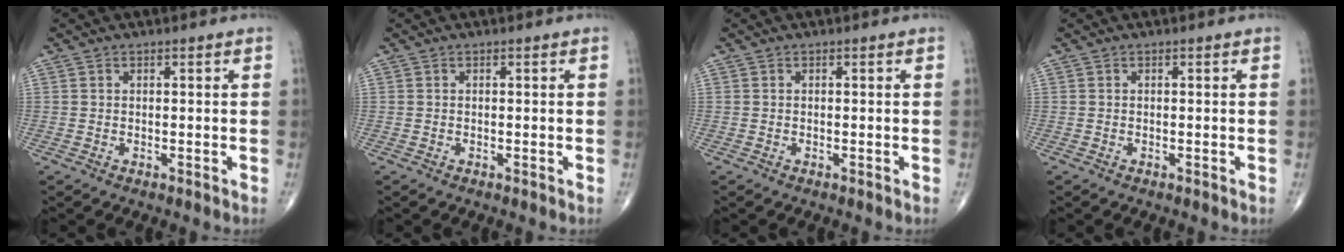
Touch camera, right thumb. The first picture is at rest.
{"total": 0.0}
{"total": 0.0}
{"total": 0.0}